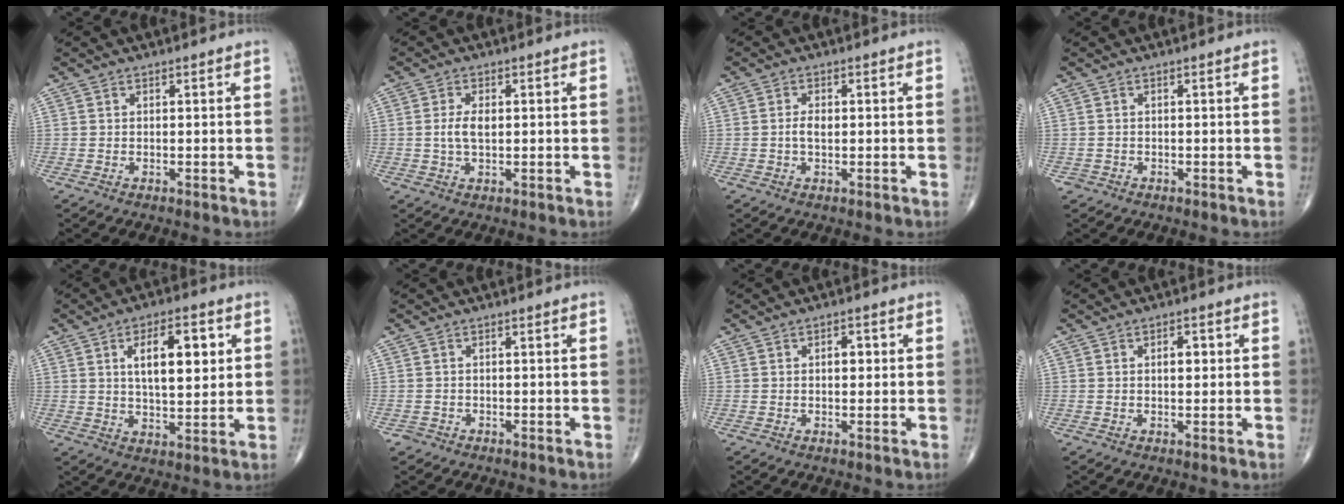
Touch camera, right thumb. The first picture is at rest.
{"total": 3.8, "force": [0.2, 1.9, 3.3], "torque": [-0.072, 0.001, 0.005]}
{"total": 2.3, "force": [-0.1, 1.3, 2.0], "torque": [-0.040, 0.004, -0.003]}
{"total": 0.8, "force": [-0.5, 0.7, -0.1], "torque": [0.001, 0.003, -0.011]}
{"total": 11.4, "force": [3.1, 5.1, 9.7], "torque": [-0.130, -0.010, 0.050]}
{"total": 1.1, "force": [-0.7, 0.9, -0.2], "torque": [0.006, 0.004, -0.017]}
{"total": 2.4, "force": [0.3, 1.4, 1.9], "torque": [-0.019, 0.006, 0.001]}
{"total": 2.6, "force": [0.4, 1.4, 2.1], "torque": [-0.023, 0.003, 0.003]}